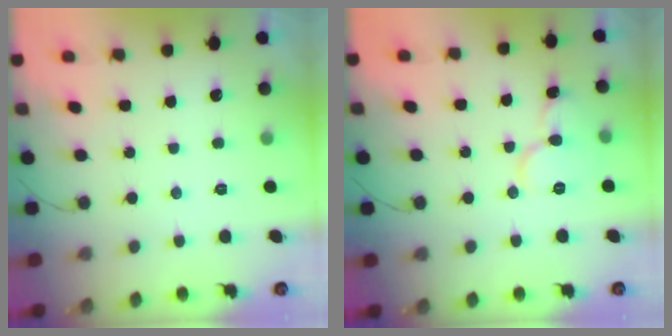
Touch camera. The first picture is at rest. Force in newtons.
{"total": 8.9, "press": 8.8, "slide": 1.1}